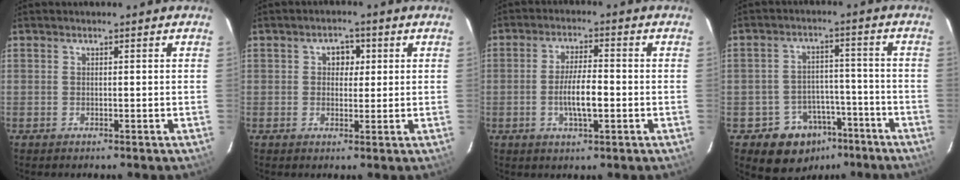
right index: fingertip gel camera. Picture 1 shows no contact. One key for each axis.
{"total": 3.3, "fx": 0.7, "fy": 2.8, "fz": 1.6, "tx": -0.019, "ty": 0.013, "tz": 0.010}
{"total": 8.2, "fx": -1.9, "fy": 2.0, "fz": 7.7, "tx": -0.148, "ty": 0.002, "tz": -0.034}
{"total": 14.6, "fx": -10.1, "fy": 9.7, "fz": 4.1, "tx": -0.071, "ty": 0.061, "tz": -0.135}